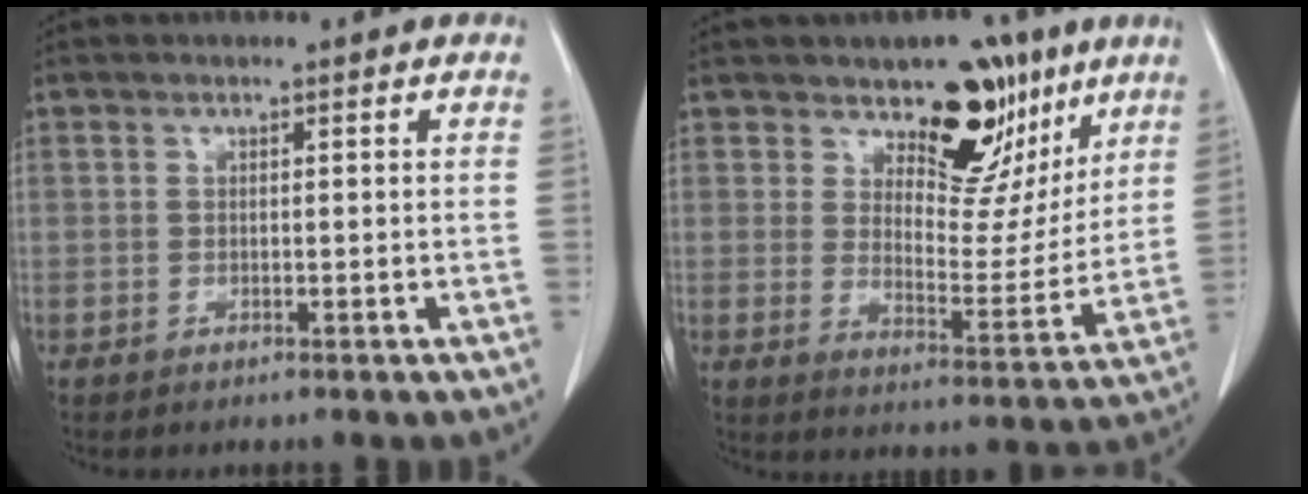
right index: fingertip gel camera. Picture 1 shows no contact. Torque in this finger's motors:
{"motor_torque": [0.63, 0.61, 0.16, 0.06]}